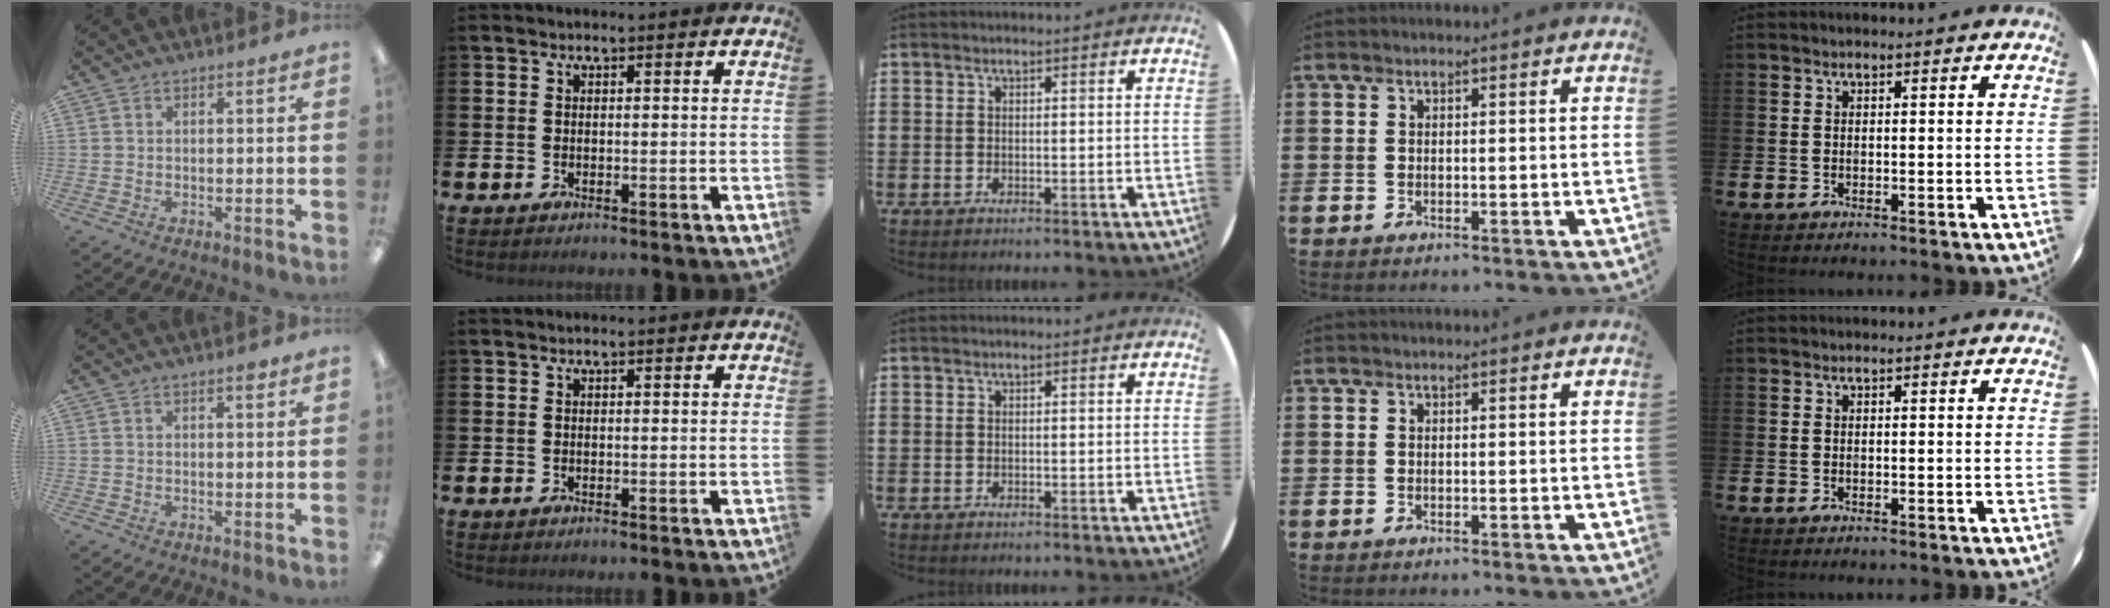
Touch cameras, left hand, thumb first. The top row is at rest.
{"thumb": {"total": 1.8, "force": [1.3, 0.5, 1.2], "torque": [-0.017, -0.001, 0.019]}}